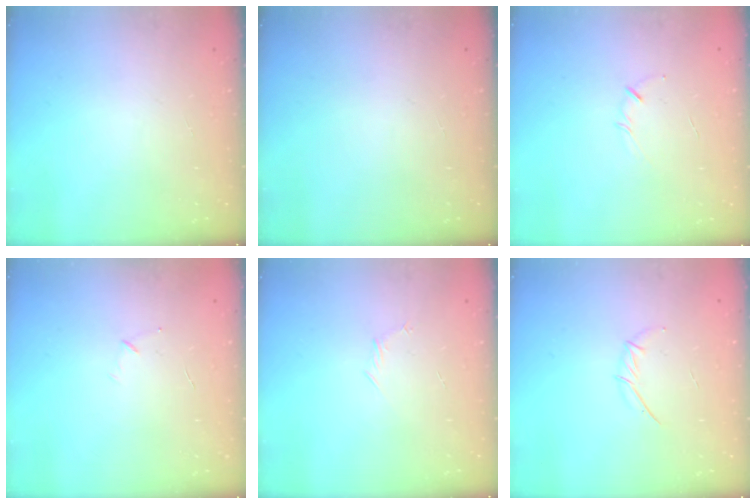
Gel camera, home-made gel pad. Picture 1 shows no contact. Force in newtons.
{"total": 0.0}
{"total": 3.1, "press": 3.0, "slide": 0.7}
{"total": 3.6, "press": 3.5, "slide": 0.9}
{"total": 4.1, "press": 3.9, "slide": 1.2}
{"total": 4.0, "press": 4.0, "slide": 0.7}